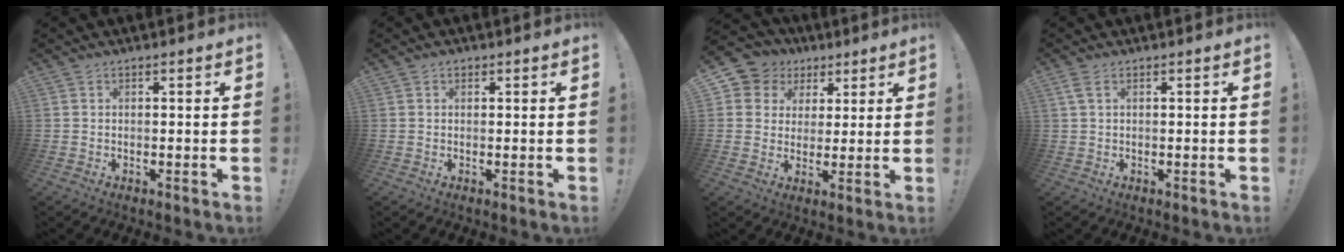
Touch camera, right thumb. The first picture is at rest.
{"total": 0.8, "force": [0.4, 0.6, 0.2], "torque": [-0.001, 0.000, 0.006]}
{"total": 8.0, "force": [2.8, 7.3, 1.7], "torque": [-0.028, -0.015, 0.061]}
{"total": 2.2, "force": [0.8, 0.7, 1.9], "torque": [-0.047, 0.006, 0.016]}